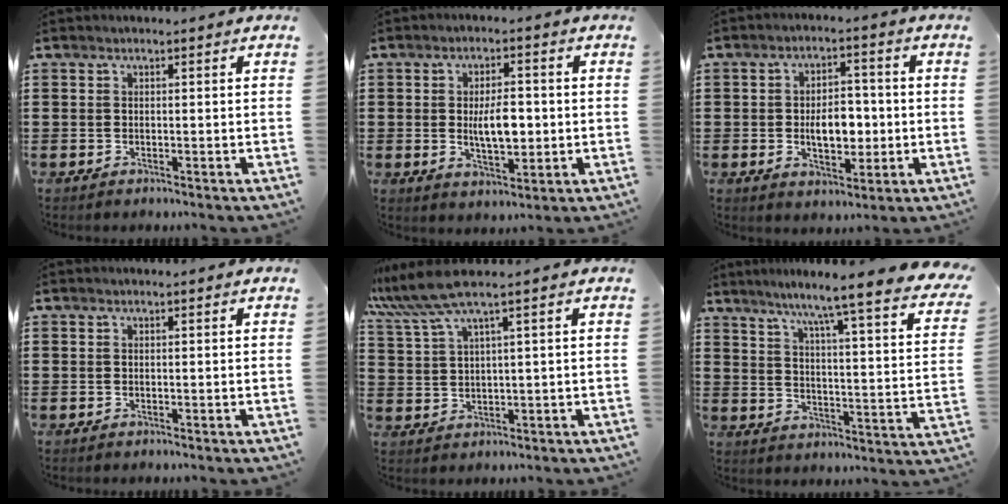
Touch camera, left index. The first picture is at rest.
{"total": 6.5, "force": [-0.1, 2.8, 5.8], "torque": [-0.099, -0.003, -0.008]}
{"total": 7.1, "force": [-1.1, 4.2, 5.6], "torque": [-0.087, 0.005, -0.023]}
{"total": 0.0}
{"total": 5.8, "force": [3.7, 0.2, 4.4], "torque": [-0.105, -0.008, 0.063]}
{"total": 6.7, "force": [5.5, -1.3, 3.6], "torque": [-0.087, -0.056, 0.080]}